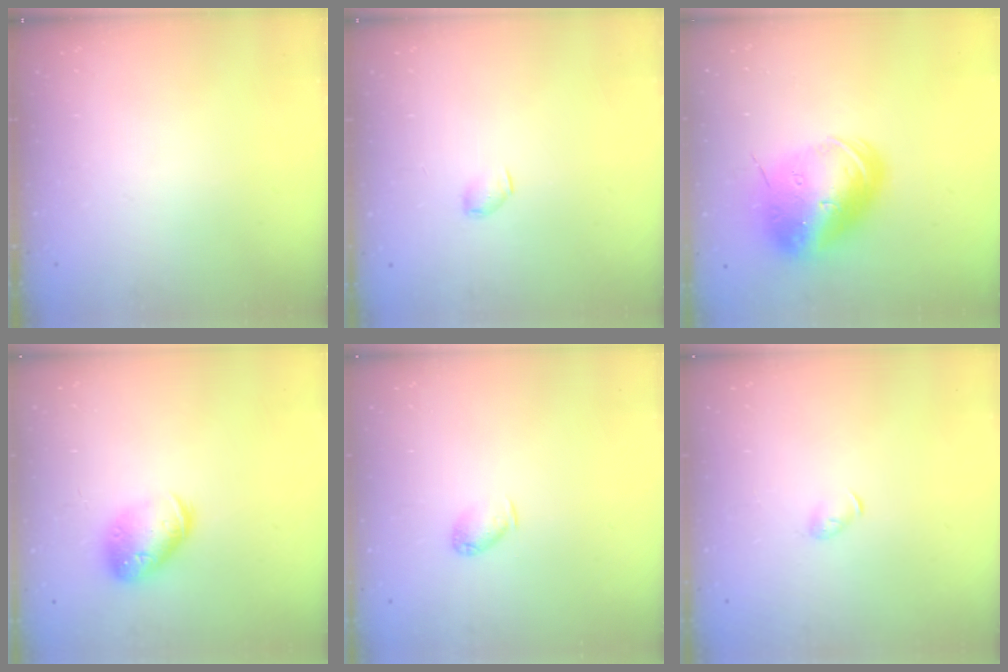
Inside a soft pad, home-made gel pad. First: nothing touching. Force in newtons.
{"total": 2.8, "press": 2.8, "slide": 0.5}
{"total": 22.4, "press": 22.1, "slide": 4.0}
{"total": 13.7, "press": 13.5, "slide": 2.0}
{"total": 4.8, "press": 4.7, "slide": 0.8}
{"total": 3.9, "press": 3.8, "slide": 1.0}